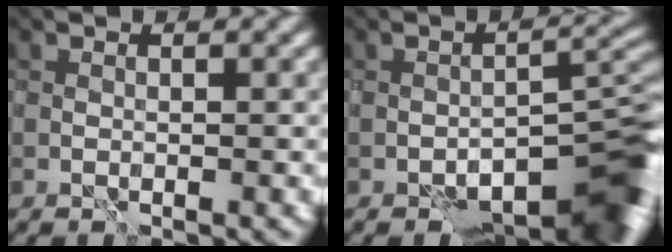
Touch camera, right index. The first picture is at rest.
{"total": 9.2, "force": [-6.1, 3.4, 5.9], "torque": [-0.052, 0.001, -0.087]}